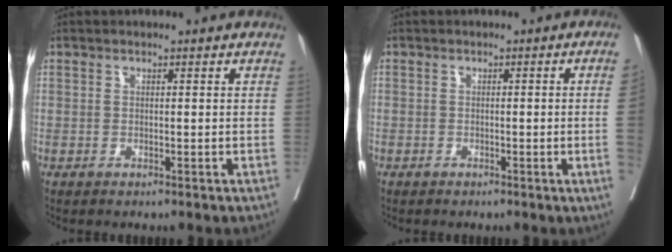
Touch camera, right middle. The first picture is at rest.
{"total": 2.6, "force": [-0.4, -1.0, 2.3], "torque": [-0.029, -0.004, -0.004]}